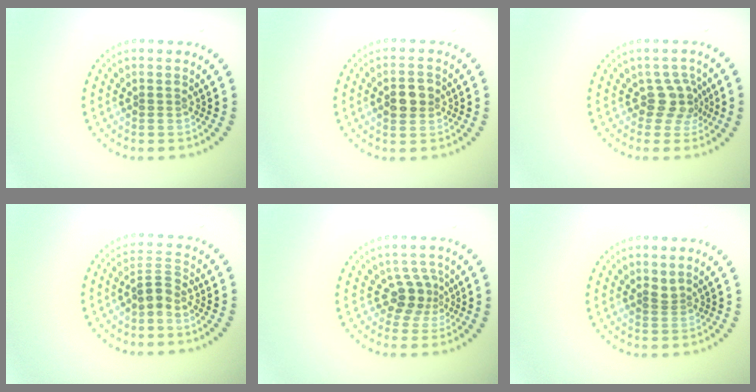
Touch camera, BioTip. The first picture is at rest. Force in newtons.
{"total": 2.8, "press": 2.8, "slide": 0.1}
{"total": 2.5, "press": 1.9, "slide": 1.6}
{"total": 2.2, "press": 1.6, "slide": 1.6}
{"total": 2.5, "press": 1.8, "slide": 1.8}
{"total": 0.7, "press": 0.4, "slide": 0.6}